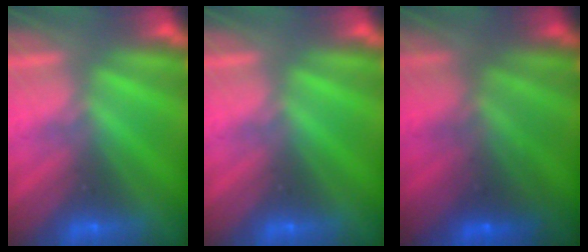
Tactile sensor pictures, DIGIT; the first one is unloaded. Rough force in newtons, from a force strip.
{"total": 0.0}
{"total": 7.0}